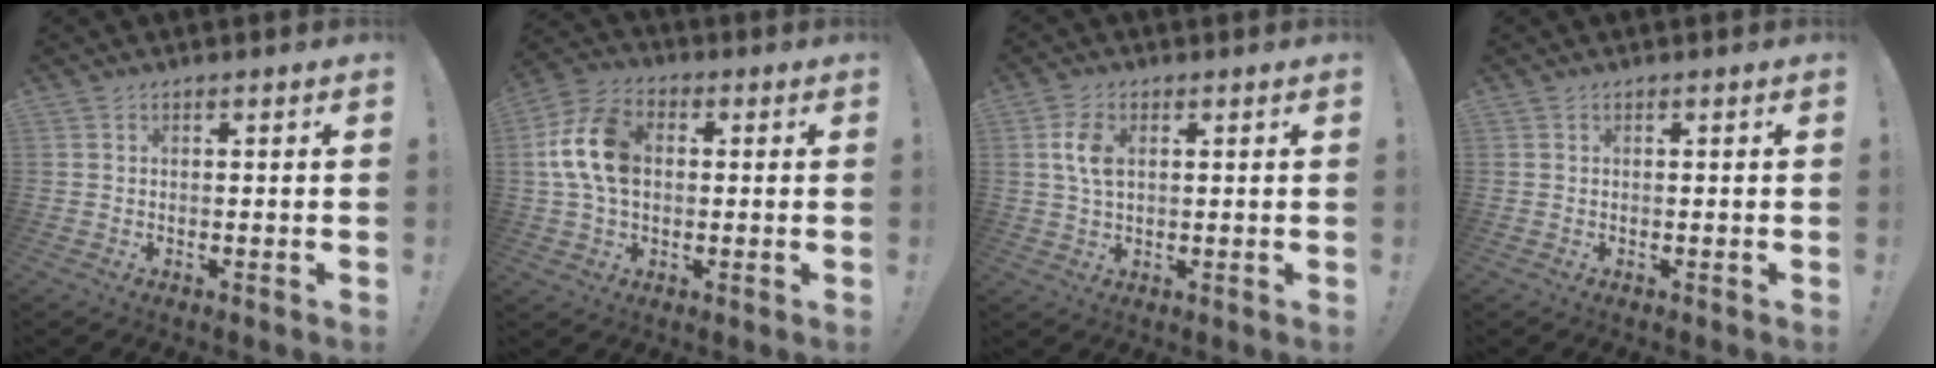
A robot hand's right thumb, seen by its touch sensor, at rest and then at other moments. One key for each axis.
{"total": 14.2, "fx": 1.6, "fy": 9.7, "fz": 10.3, "tx": -0.187, "ty": 0.009, "tz": 0.032}
{"total": 6.4, "fx": 1.7, "fy": 3.8, "fz": 4.9, "tx": -0.100, "ty": -0.002, "tz": 0.026}
{"total": 0.0}